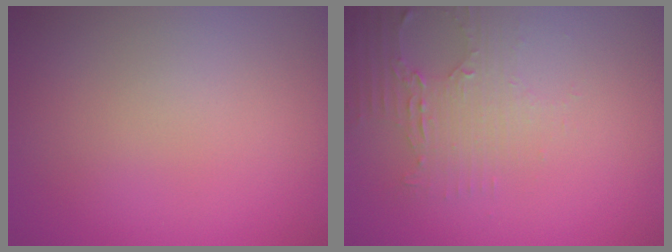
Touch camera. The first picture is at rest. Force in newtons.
{"total": 2.7, "press": 2.4, "slide": 1.3}